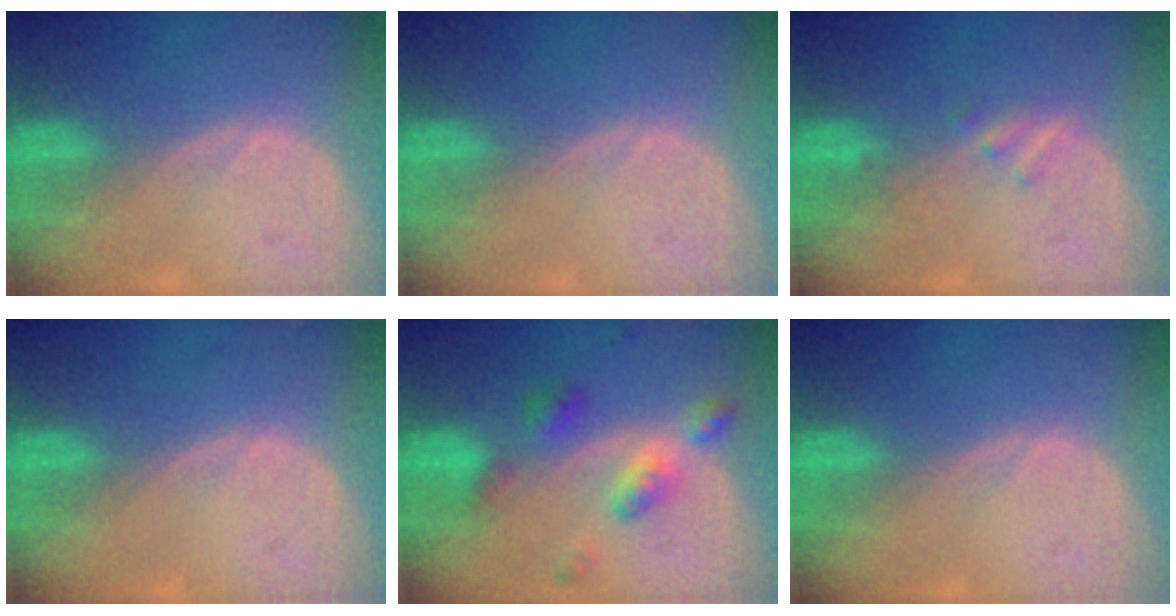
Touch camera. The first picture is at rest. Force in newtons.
{"total": 0.0}
{"total": 1.4, "press": 1.4, "slide": 0.2}
{"total": 0.0}
{"total": 6.0, "press": 6.0, "slide": 0.4}
{"total": 0.0}